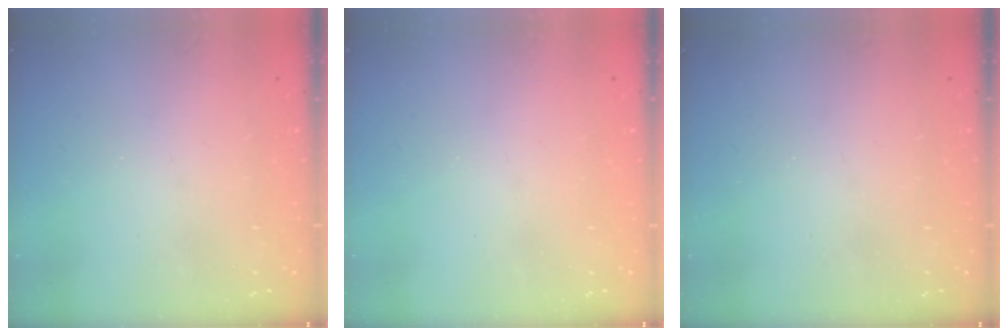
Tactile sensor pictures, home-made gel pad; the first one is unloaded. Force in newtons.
{"total": 0.0}
{"total": 0.0}